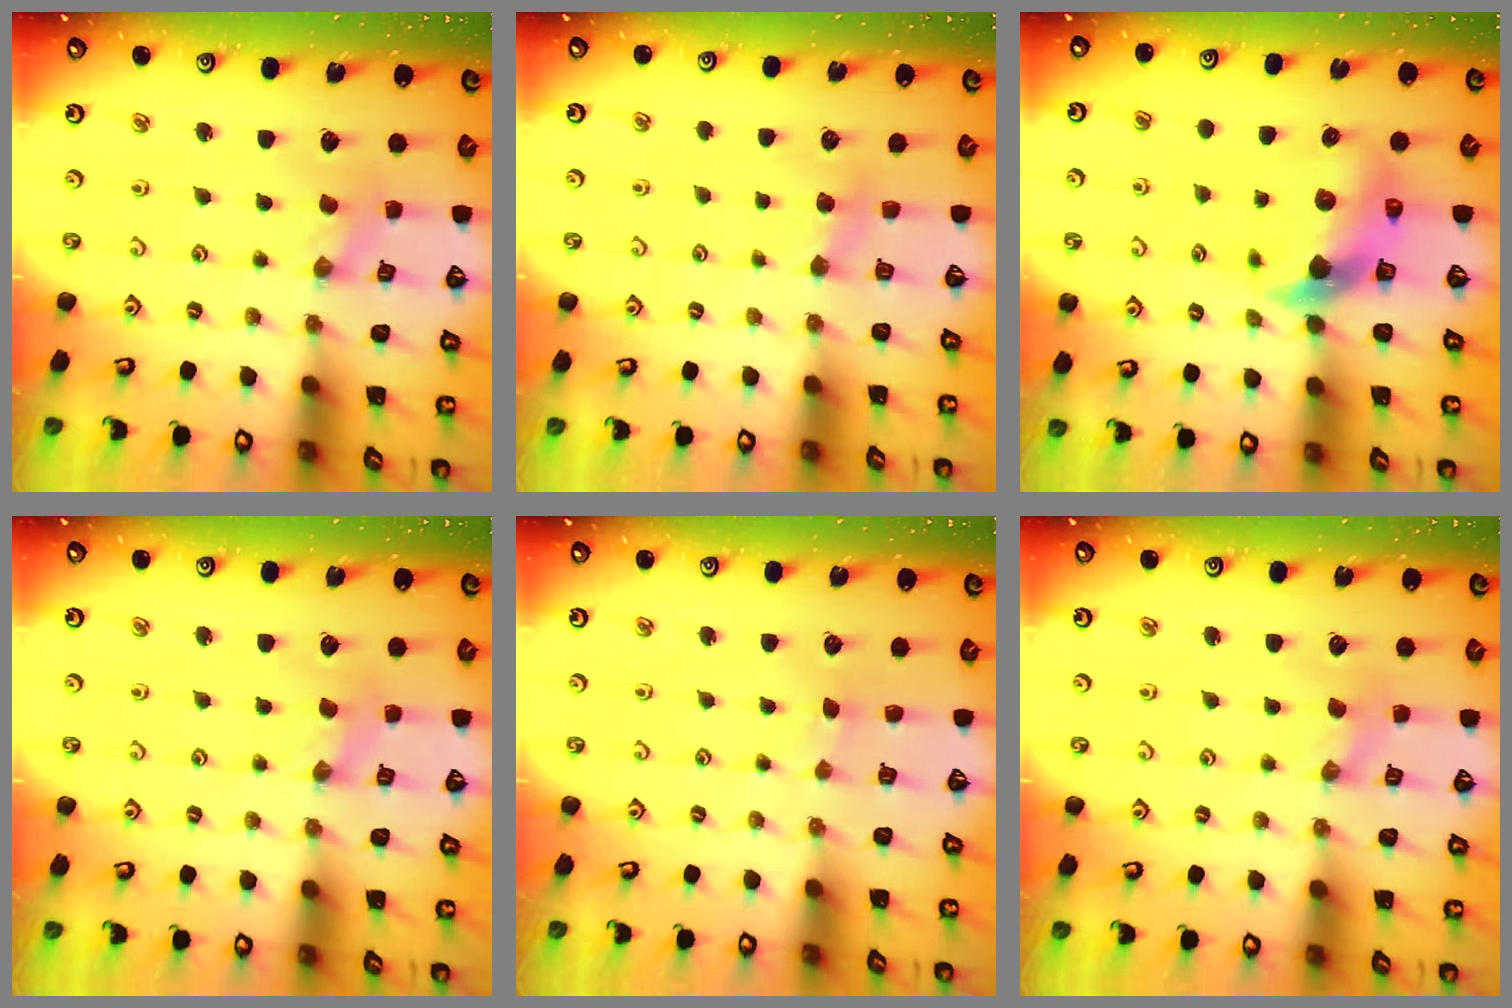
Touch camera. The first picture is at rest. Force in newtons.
{"total": 3.0, "press": 2.9, "slide": 0.3}
{"total": 8.3, "press": 8.2, "slide": 1.3}
{"total": 1.5, "press": 1.5, "slide": 0.2}
{"total": 1.0, "press": 0.9, "slide": 0.2}
{"total": 0.7, "press": 0.7, "slide": 0.1}